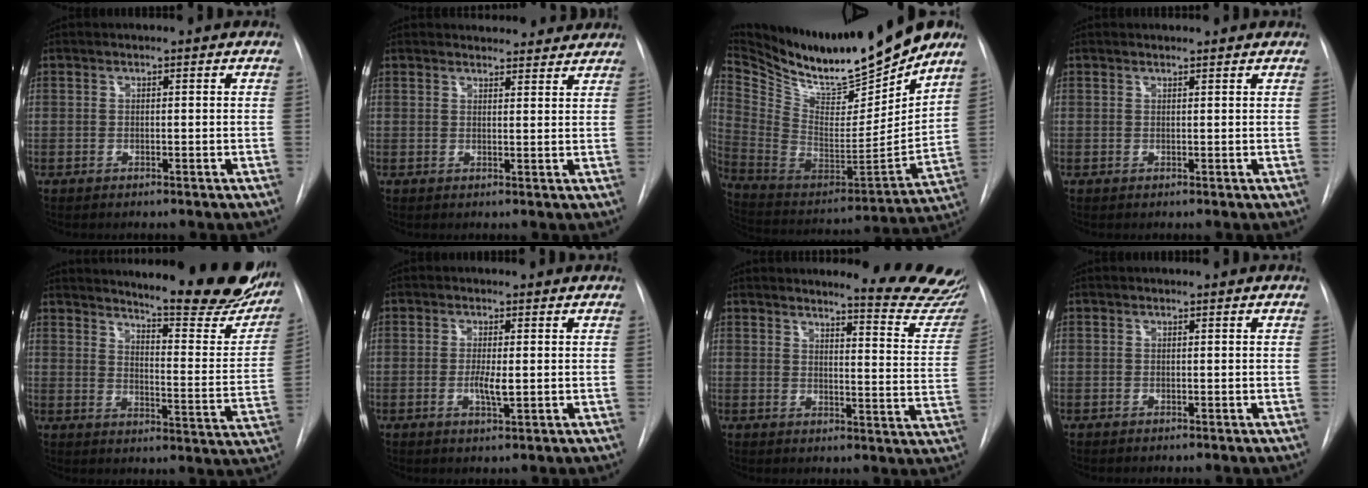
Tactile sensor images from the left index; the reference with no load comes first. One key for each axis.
{"total": 8.0, "fx": 7.6, "fy": 2.1, "fz": 1.5, "tx": -0.005, "ty": 0.005, "tz": 0.079}
{"total": 22.6, "fx": 19.7, "fy": 4.5, "fz": 10.2, "tx": -0.191, "ty": -0.047, "tz": 0.327}
{"total": 1.7, "fx": 1.7, "fy": 0.1, "fz": 0.2, "tx": -0.009, "ty": 0.005, "tz": 0.019}
{"total": 22.8, "fx": 19.5, "fy": 3.2, "fz": 11.2, "tx": -0.155, "ty": -0.086, "tz": 0.235}
{"total": 2.8, "fx": -0.5, "fy": 0.5, "fz": 2.7, "tx": -0.052, "ty": -0.008, "tz": -0.008}
{"total": 13.6, "fx": 13.1, "fy": 0.7, "fz": 3.5, "tx": -0.025, "ty": -0.110, "tz": 0.127}
{"total": 0.0}